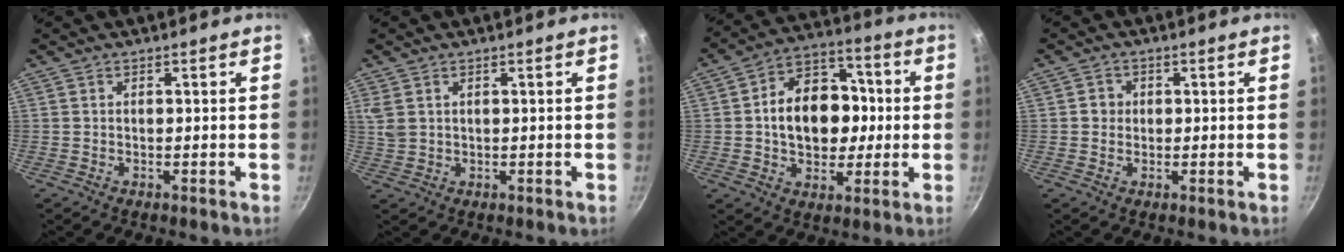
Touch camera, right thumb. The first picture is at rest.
{"total": 3.2, "force": [1.1, 2.2, 2.0], "torque": [-0.053, 0.003, 0.030]}
{"total": 16.0, "force": [0.4, 11.4, 11.2], "torque": [-0.133, 0.030, 0.004]}
{"total": 2.3, "force": [0.2, 2.2, 0.7], "torque": [0.002, 0.005, 0.000]}